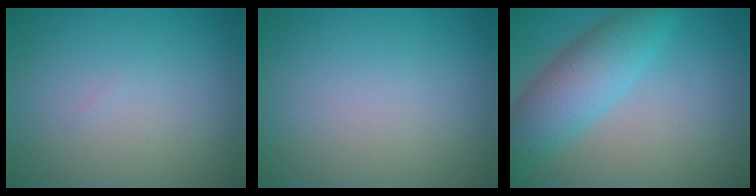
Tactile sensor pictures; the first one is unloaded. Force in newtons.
{"total": 0.0}
{"total": 5.8, "press": 5.8, "slide": 0.1}